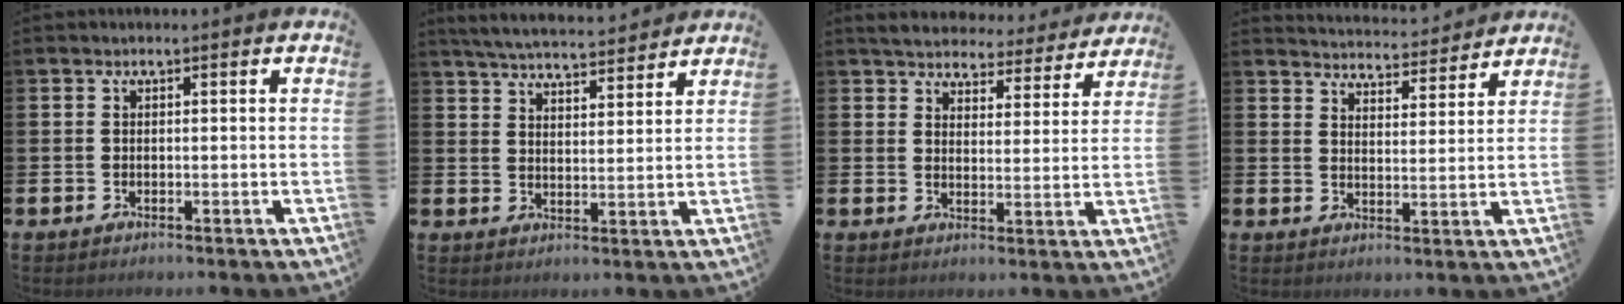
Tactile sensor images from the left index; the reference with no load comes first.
{"total": 5.6, "force": [5.5, 0.5, 0.8], "torque": [-0.026, -0.034, 0.096]}
{"total": 5.2, "force": [5.0, 1.3, 0.5], "torque": [-0.024, -0.039, 0.085]}
{"total": 4.4, "force": [4.4, 0.3, -0.1], "torque": [-0.005, -0.039, 0.075]}